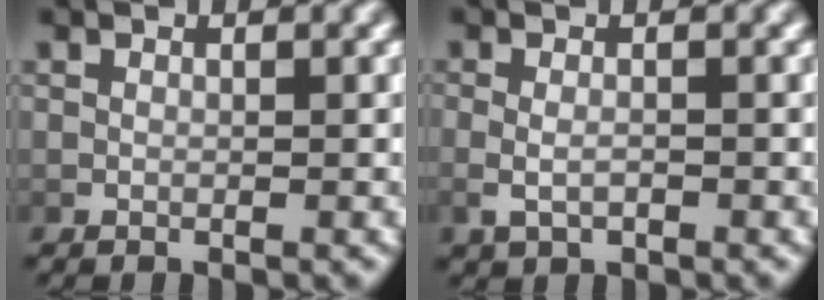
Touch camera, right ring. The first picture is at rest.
{"total": 1.8, "force": [-0.7, 0.9, 1.4], "torque": [-0.043, -0.009, -0.002]}